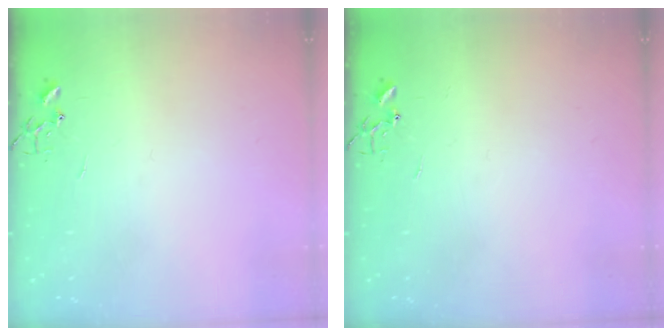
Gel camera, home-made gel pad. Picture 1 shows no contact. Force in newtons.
{"total": 0.0}